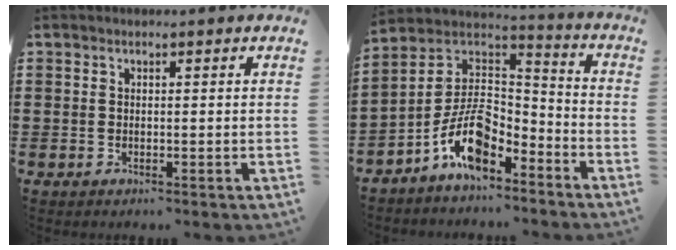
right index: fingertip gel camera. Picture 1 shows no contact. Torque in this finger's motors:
{"motor_torque": [2.14, 0.00, 1.06, 0.21]}